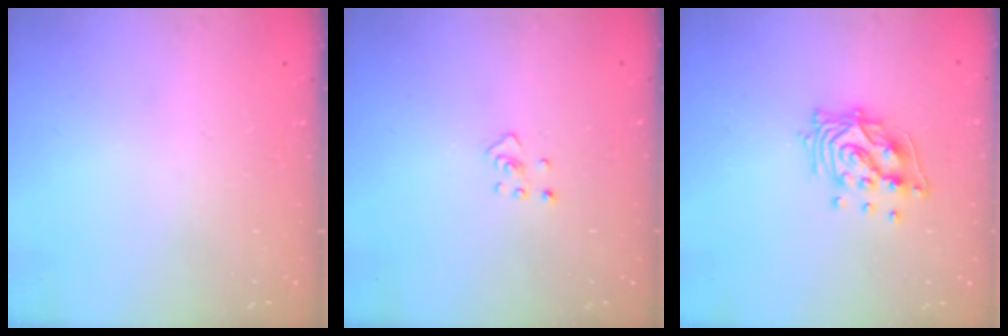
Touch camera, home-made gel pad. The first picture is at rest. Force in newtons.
{"total": 2.4, "press": 2.3, "slide": 0.4}
{"total": 12.0, "press": 12.0, "slide": 1.1}